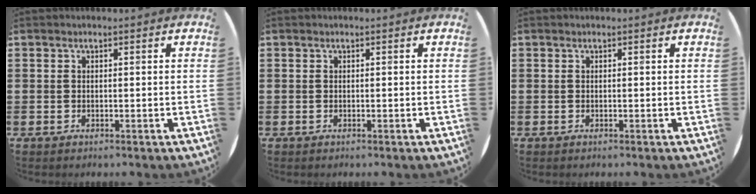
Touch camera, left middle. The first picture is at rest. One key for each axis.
{"total": 0.0}
{"total": 0.0}